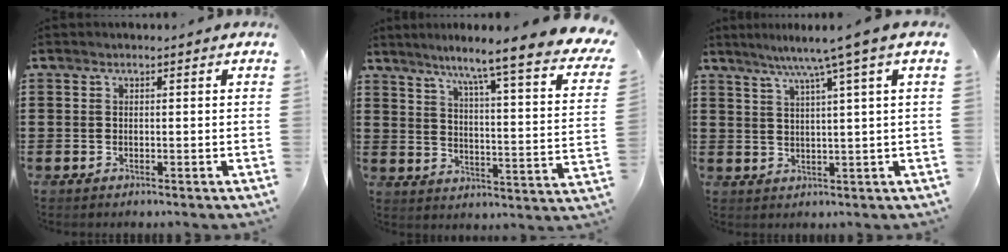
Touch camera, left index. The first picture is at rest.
{"total": 7.3, "force": [5.9, -1.1, 4.2], "torque": [-0.091, -0.060, 0.084]}
{"total": 5.6, "force": [3.5, -1.0, 4.2], "torque": [-0.092, -0.010, 0.055]}